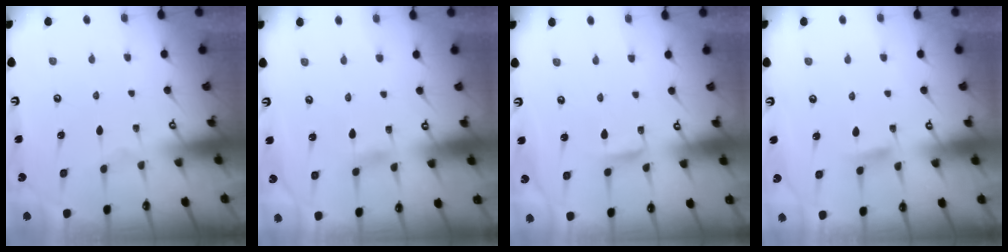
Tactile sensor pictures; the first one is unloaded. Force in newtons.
{"total": 2.4, "press": 2.3, "slide": 0.3}
{"total": 3.0, "press": 3.0, "slide": 0.3}
{"total": 5.5, "press": 5.4, "slide": 0.6}